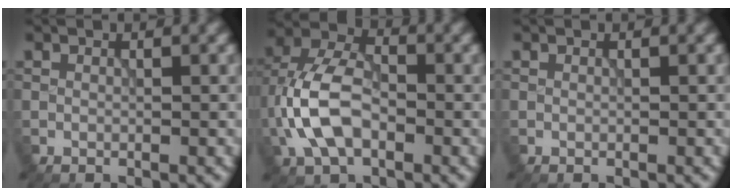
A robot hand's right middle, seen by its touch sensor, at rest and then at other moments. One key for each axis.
{"total": 7.4, "fx": -1.9, "fy": 4.4, "fz": 5.6, "tx": -0.129, "ty": 0.013, "tz": -0.043}
{"total": 0.0}